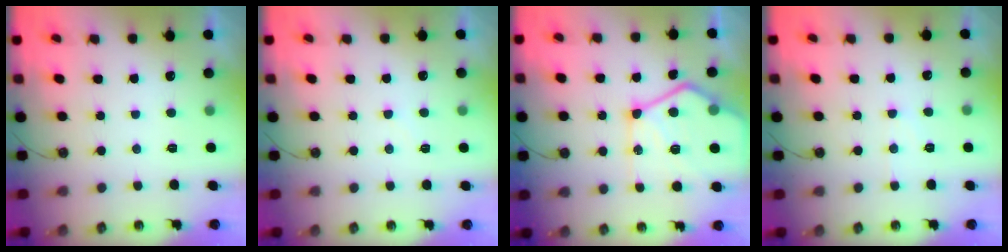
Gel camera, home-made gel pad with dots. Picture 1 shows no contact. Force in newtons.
{"total": 3.5, "press": 3.5, "slide": 0.5}
{"total": 19.8, "press": 19.6, "slide": 2.4}
{"total": 5.3, "press": 5.3, "slide": 0.5}